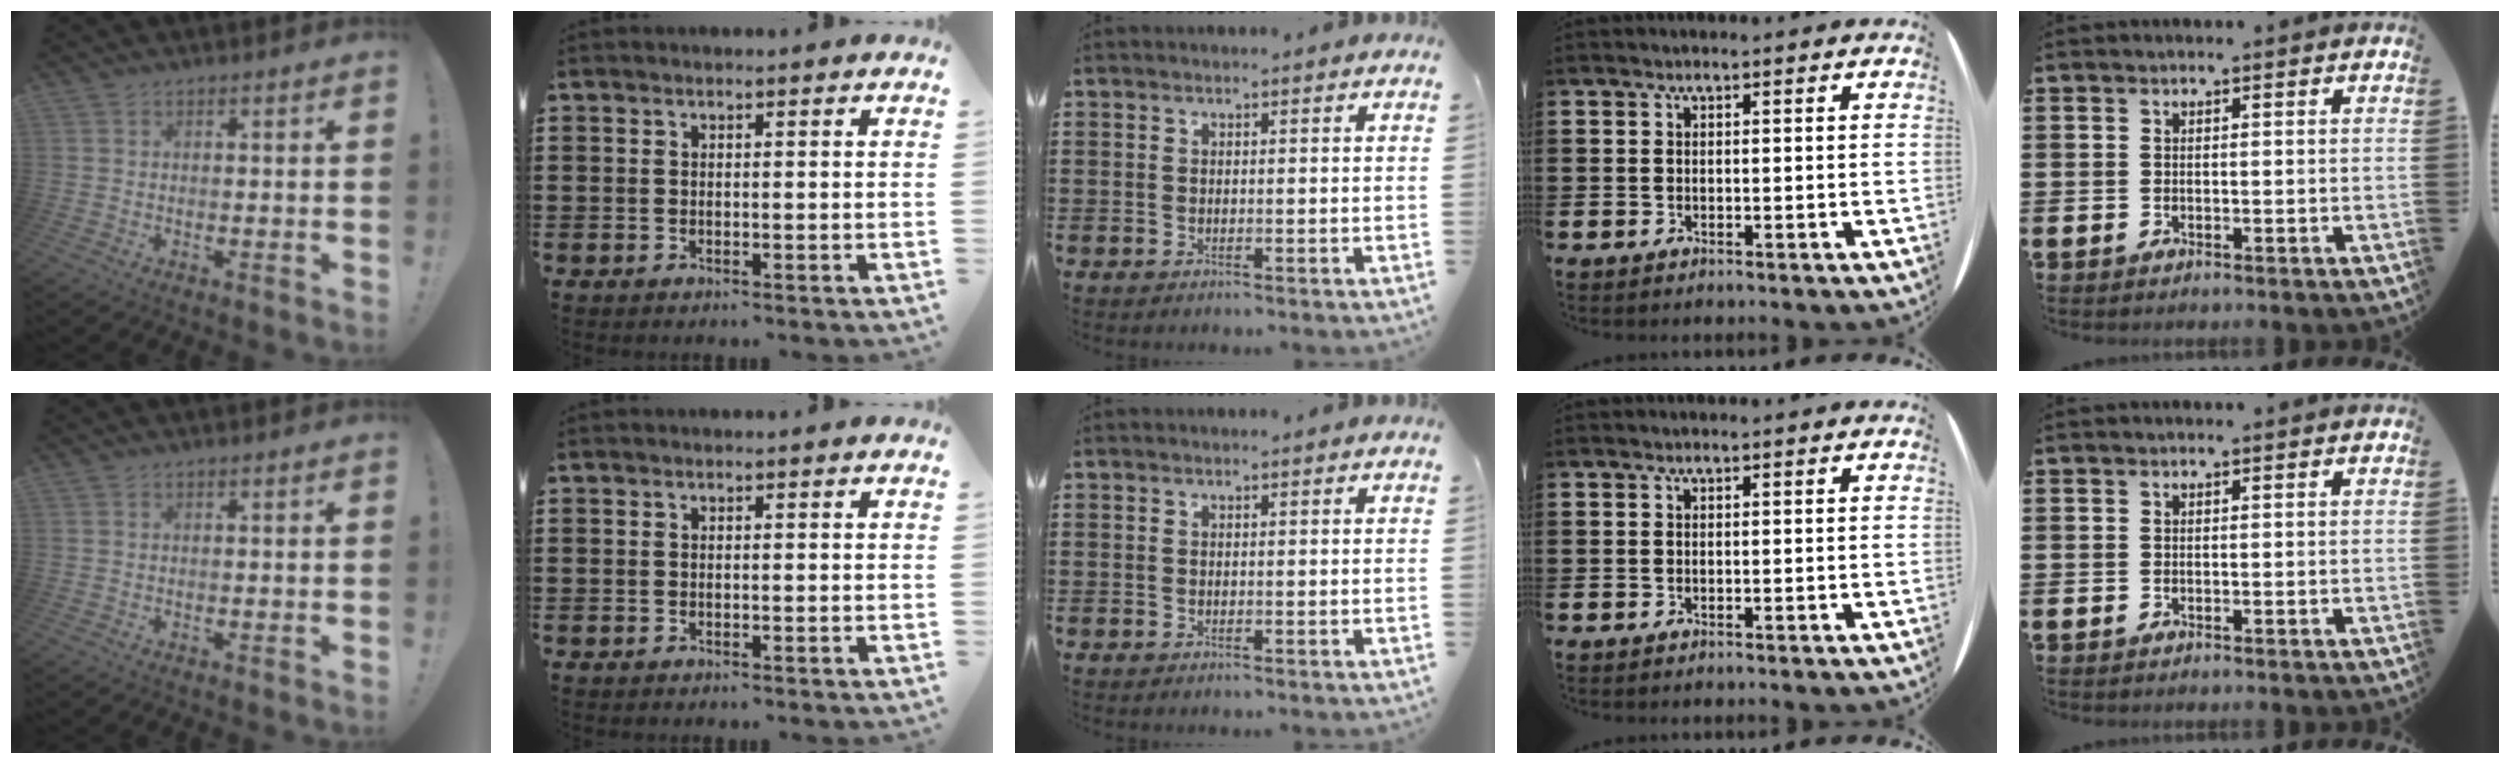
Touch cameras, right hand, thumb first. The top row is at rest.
{}